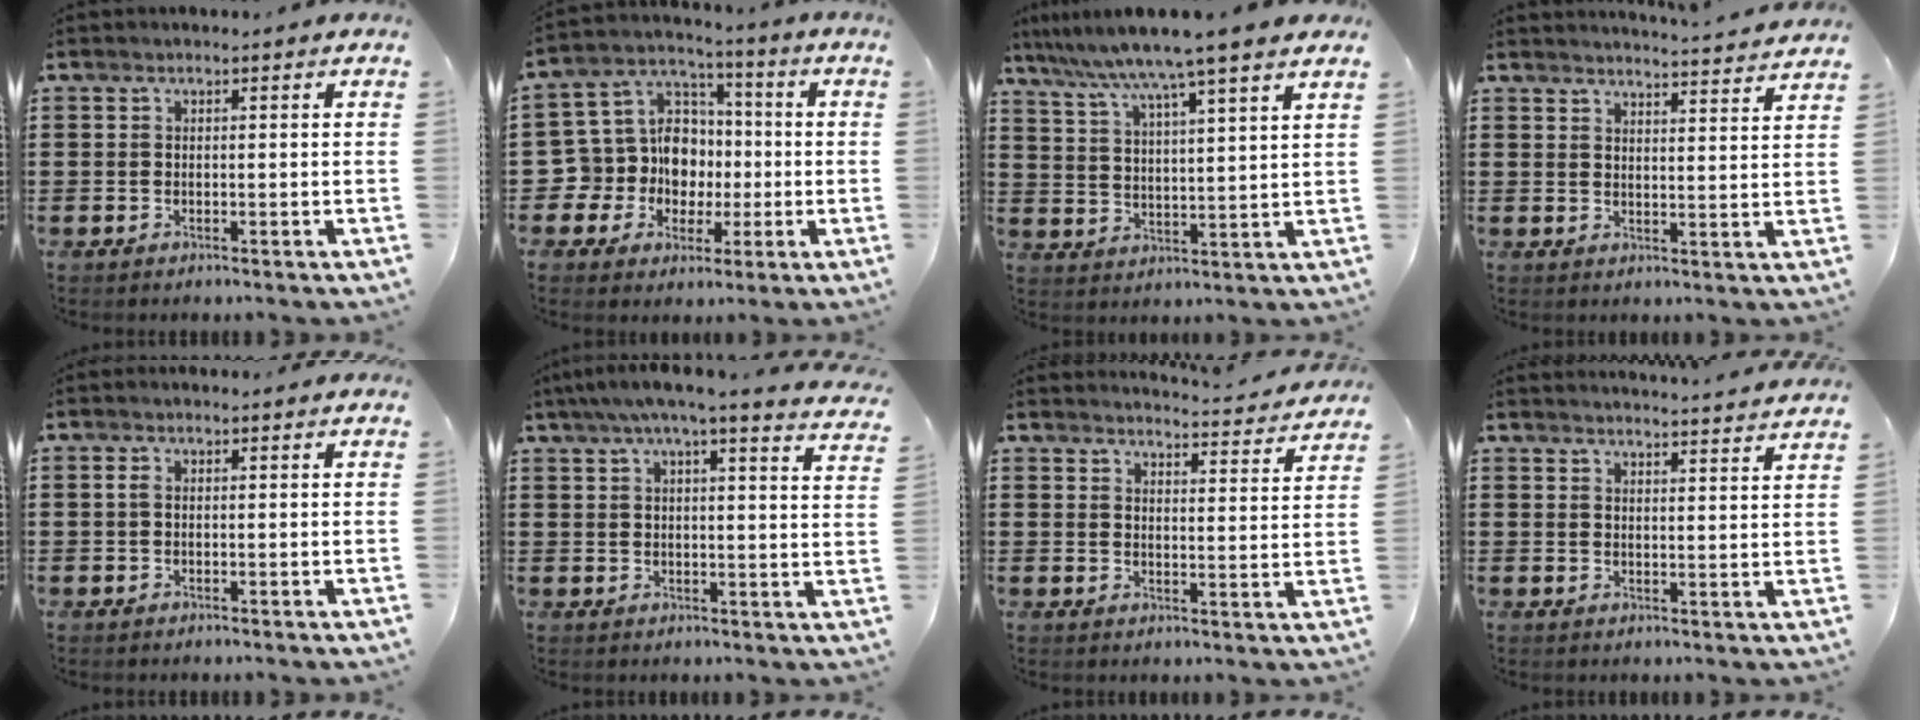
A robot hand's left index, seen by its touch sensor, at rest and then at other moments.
{"total": 10.3, "force": [-0.8, 9.9, 2.8], "torque": [-0.114, 0.000, -0.010]}
{"total": 7.0, "force": [6.0, -1.2, 3.5], "torque": [-0.090, -0.038, 0.096]}
{"total": 3.4, "force": [3.3, -0.7, 0.0], "torque": [-0.006, -0.028, 0.056]}
{"total": 0.9, "force": [0.1, 0.4, 0.8], "torque": [-0.016, 0.002, 0.002]}
{"total": 5.2, "force": [4.2, -0.2, 3.1], "torque": [-0.075, -0.015, 0.070]}
{"total": 3.7, "force": [3.7, -0.3, 0.2], "torque": [-0.005, -0.034, 0.060]}
{"total": 3.4, "force": [3.3, -0.9, 0.1], "torque": [-0.002, -0.025, 0.057]}